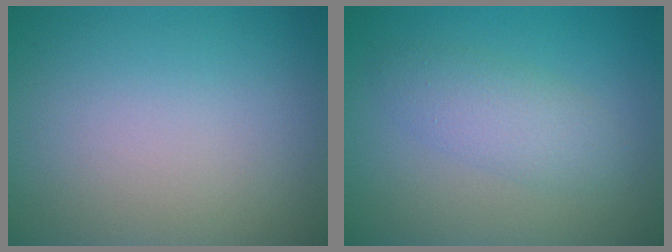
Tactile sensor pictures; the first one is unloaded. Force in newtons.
{"total": 3.0, "press": 3.0, "slide": 0.0}